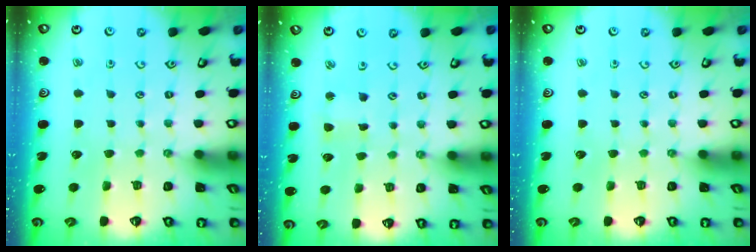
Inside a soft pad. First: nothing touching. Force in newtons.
{"total": 2.2, "press": 2.2, "slide": 0.3}
{"total": 0.0}